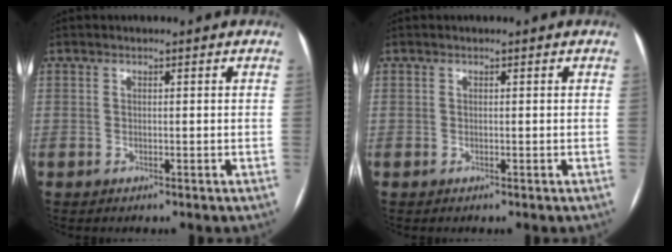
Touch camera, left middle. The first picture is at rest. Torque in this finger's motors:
{"motor_torque": [0.03, -0.22, 0.00, 0.00]}